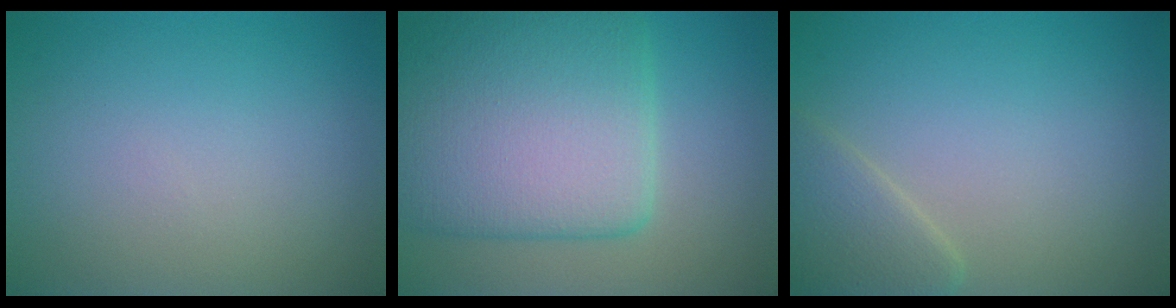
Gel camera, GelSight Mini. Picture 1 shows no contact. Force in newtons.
{"total": 10.0, "press": 10.0, "slide": 0.3}
{"total": 2.7, "press": 2.6, "slide": 0.2}